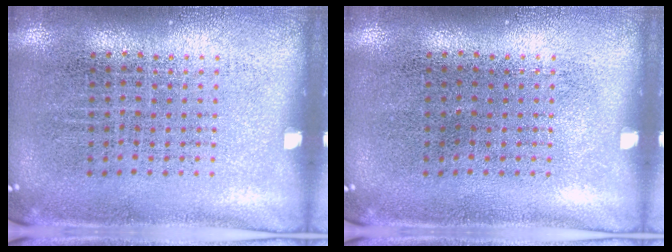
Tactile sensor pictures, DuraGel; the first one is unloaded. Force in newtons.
{"total": 0.0}